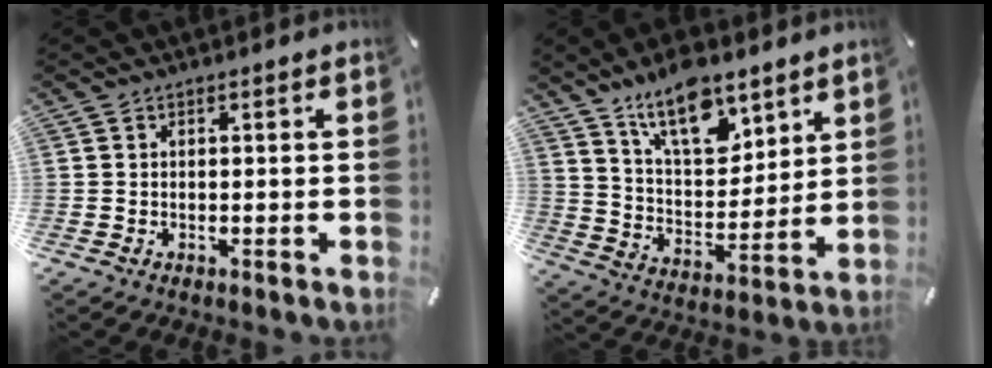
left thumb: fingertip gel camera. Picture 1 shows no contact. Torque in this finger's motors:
{"motor_torque": [1.36, -0.36, 1.62, -1.15, 0.14]}